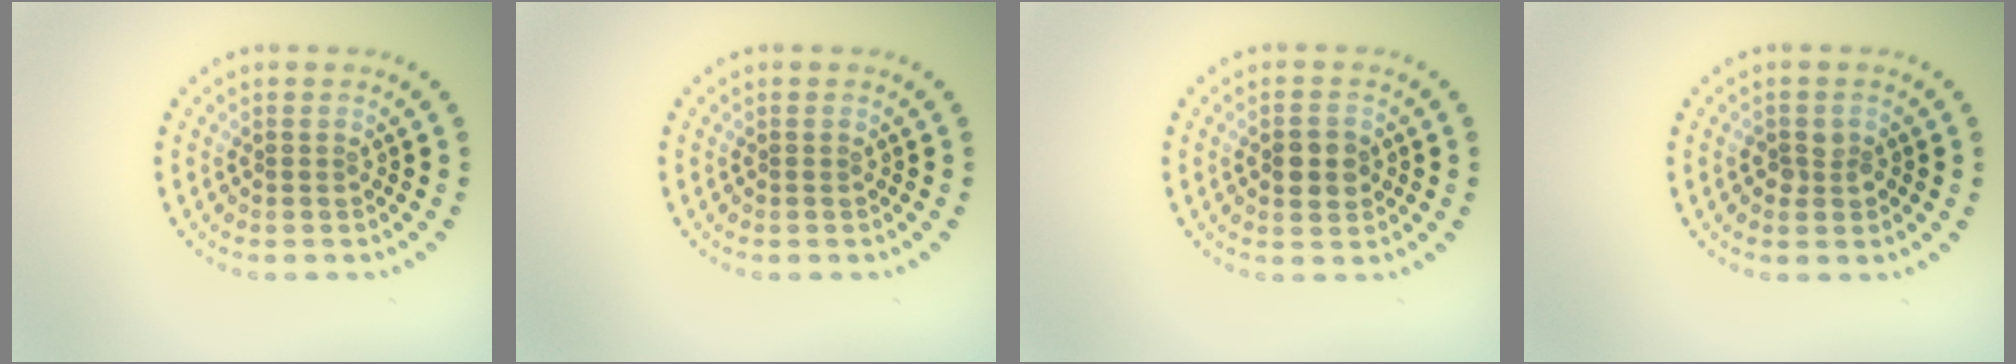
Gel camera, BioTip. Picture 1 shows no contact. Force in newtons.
{"total": 0.0}
{"total": 2.8, "press": 2.8, "slide": 0.2}
{"total": 1.4, "press": 1.3, "slide": 0.4}